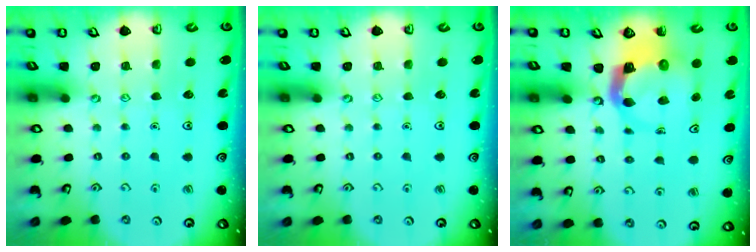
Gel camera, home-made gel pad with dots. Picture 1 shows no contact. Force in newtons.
{"total": 0.0}
{"total": 4.6, "press": 4.6, "slide": 0.6}